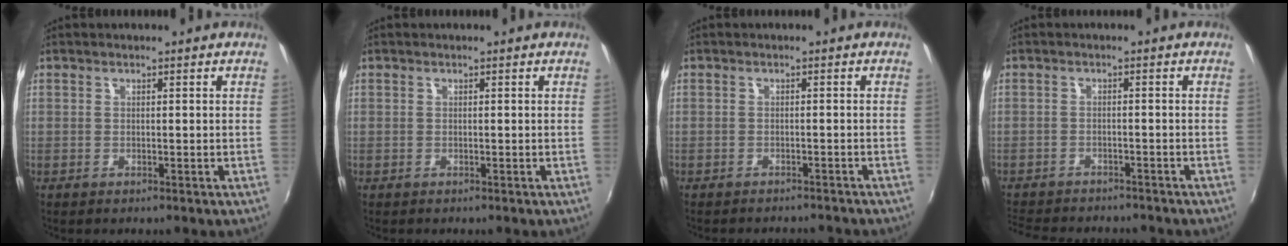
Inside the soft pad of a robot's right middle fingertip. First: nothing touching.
{"total": 0.0}
{"total": 6.2, "force": [-5.8, 1.3, 2.0], "torque": [-0.051, -0.013, -0.078]}
{"total": 10.6, "force": [-9.5, 3.0, 3.6], "torque": [-0.094, -0.017, -0.144]}